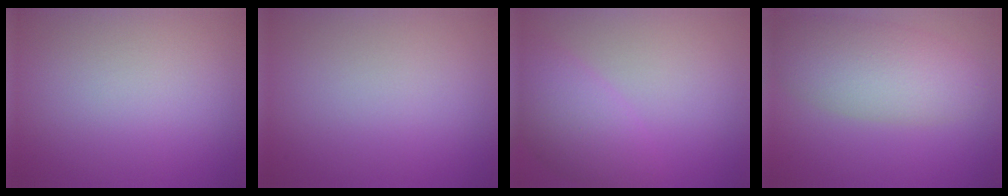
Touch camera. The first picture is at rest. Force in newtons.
{"total": 0.0}
{"total": 4.4, "press": 4.4, "slide": 0.3}
{"total": 5.8, "press": 5.8, "slide": 0.1}